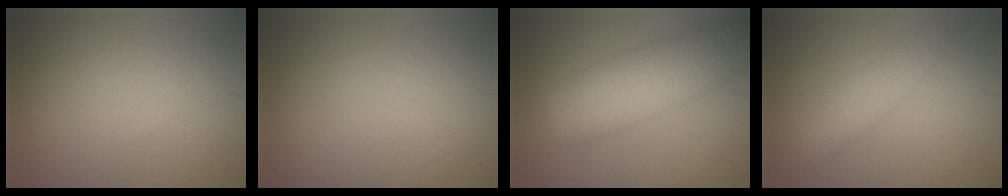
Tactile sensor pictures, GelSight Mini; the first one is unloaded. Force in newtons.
{"total": 0.0}
{"total": 8.6, "press": 8.6, "slide": 0.5}
{"total": 3.0, "press": 3.0, "slide": 0.2}